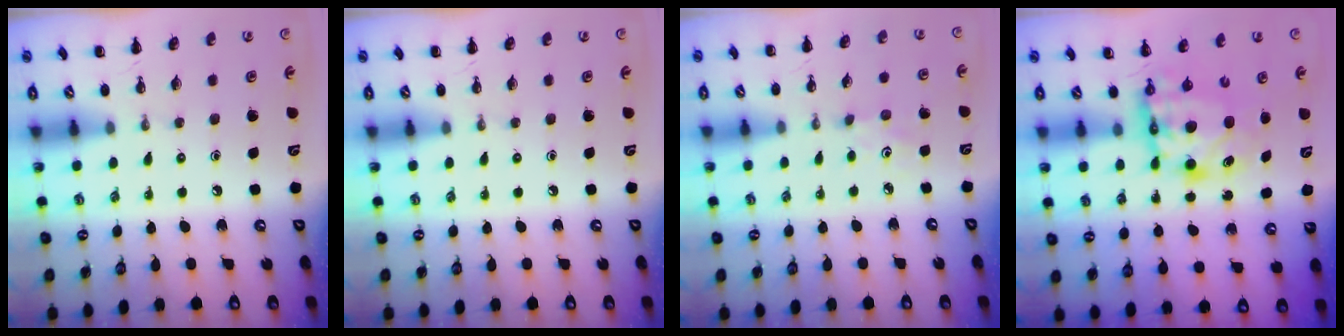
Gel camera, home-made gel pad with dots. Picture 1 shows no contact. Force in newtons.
{"total": 0.0}
{"total": 1.4, "press": 1.3, "slide": 0.4}
{"total": 6.6, "press": 6.4, "slide": 1.3}